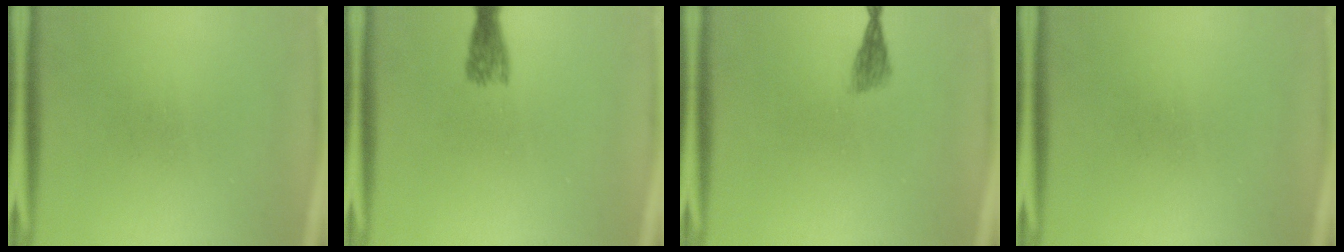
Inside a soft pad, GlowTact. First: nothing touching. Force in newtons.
{"total": 2.7}
{"total": 1.8}
{"total": 0.0}